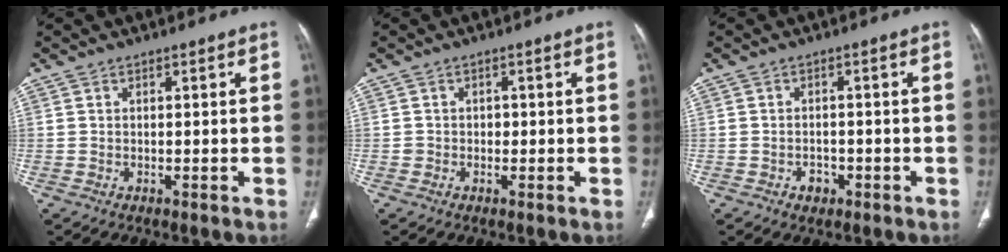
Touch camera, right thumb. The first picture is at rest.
{"total": 1.3, "force": [-0.1, 1.3, 0.4], "torque": [0.003, 0.005, 0.000]}
{"total": 2.3, "force": [-1.1, 1.8, 1.0], "torque": [-0.003, 0.009, -0.014]}